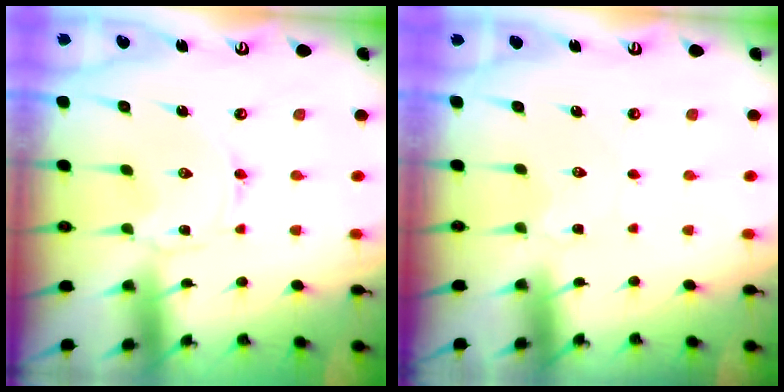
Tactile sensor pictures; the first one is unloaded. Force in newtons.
{"total": 2.8, "press": 2.8, "slide": 0.3}